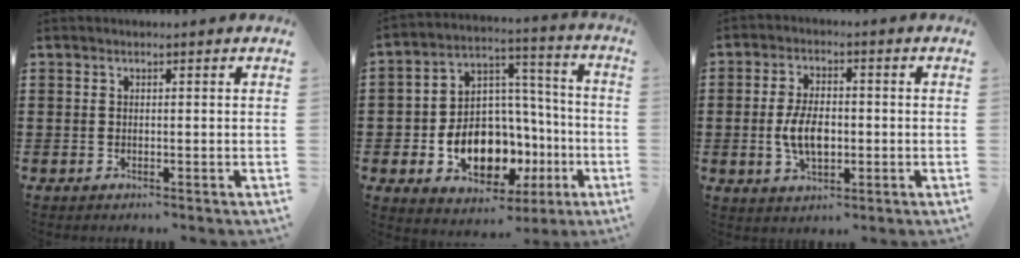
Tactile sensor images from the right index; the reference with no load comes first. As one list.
[{"total": 11.6, "force": [-4.6, 8.2, 6.7], "torque": [-0.139, 0.008, -0.078]}, {"total": 6.4, "force": [-0.8, 3.3, 5.4], "torque": [-0.119, -0.001, -0.019]}]